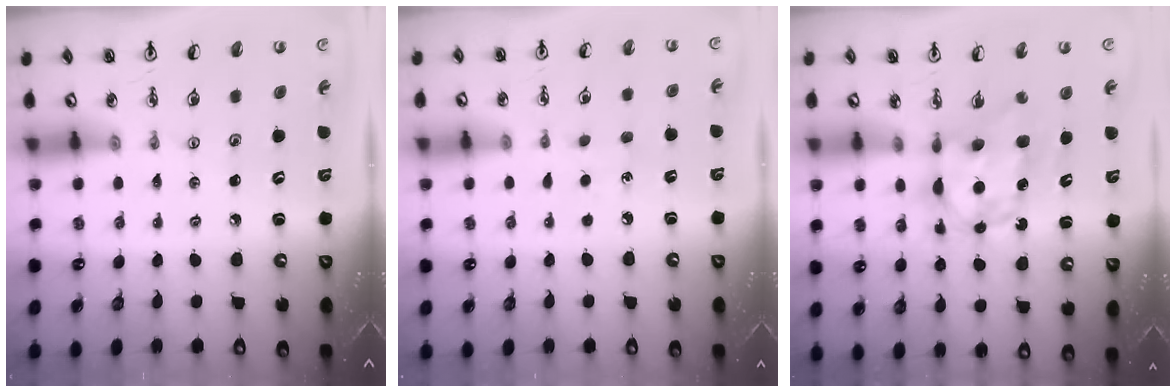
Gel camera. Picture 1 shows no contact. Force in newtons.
{"total": 3.3, "press": 3.3, "slide": 0.4}
{"total": 7.4, "press": 7.3, "slide": 0.8}